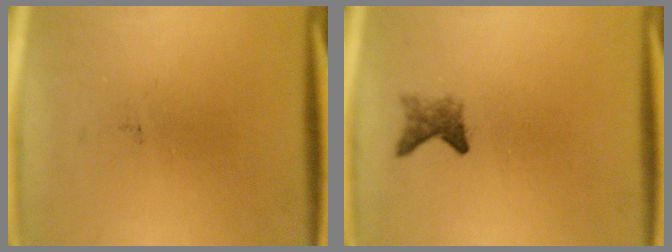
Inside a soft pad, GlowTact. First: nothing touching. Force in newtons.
{"total": 2.1}